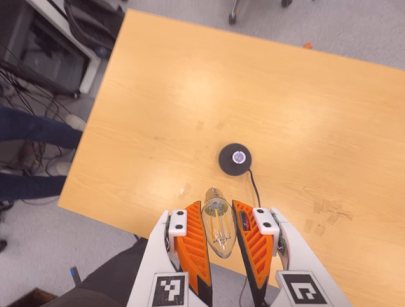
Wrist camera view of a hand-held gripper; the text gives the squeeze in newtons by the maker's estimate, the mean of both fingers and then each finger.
{"total": 12.6, "left": 13.4, "right": 11.8}